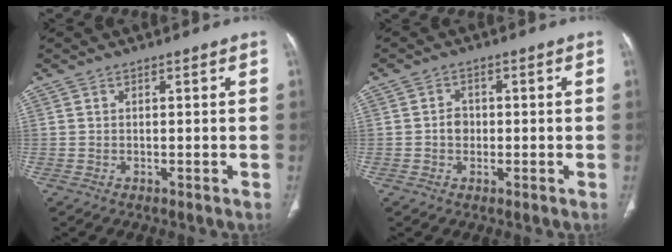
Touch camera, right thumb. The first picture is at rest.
{"total": 2.6, "force": [-0.3, 2.2, 1.3], "torque": [-0.009, 0.007, -0.010]}